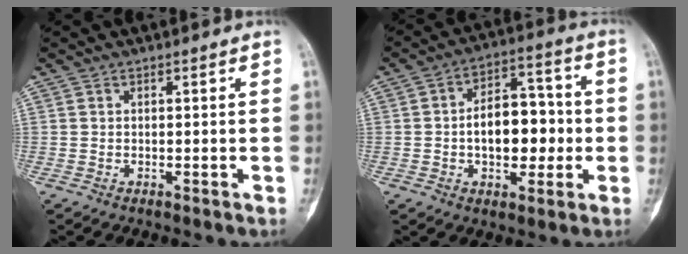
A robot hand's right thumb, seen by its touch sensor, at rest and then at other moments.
{"total": 13.2, "force": [-1.2, 8.1, 10.4], "torque": [-0.123, 0.031, -0.020]}